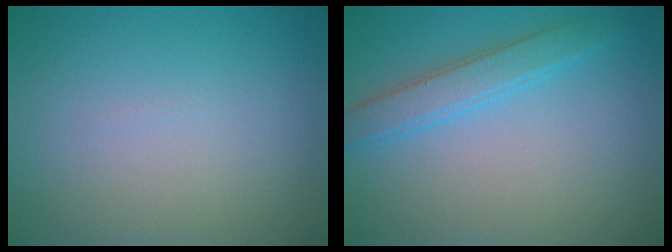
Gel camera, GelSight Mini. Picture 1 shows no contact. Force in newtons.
{"total": 2.9, "press": 2.9, "slide": 0.0}